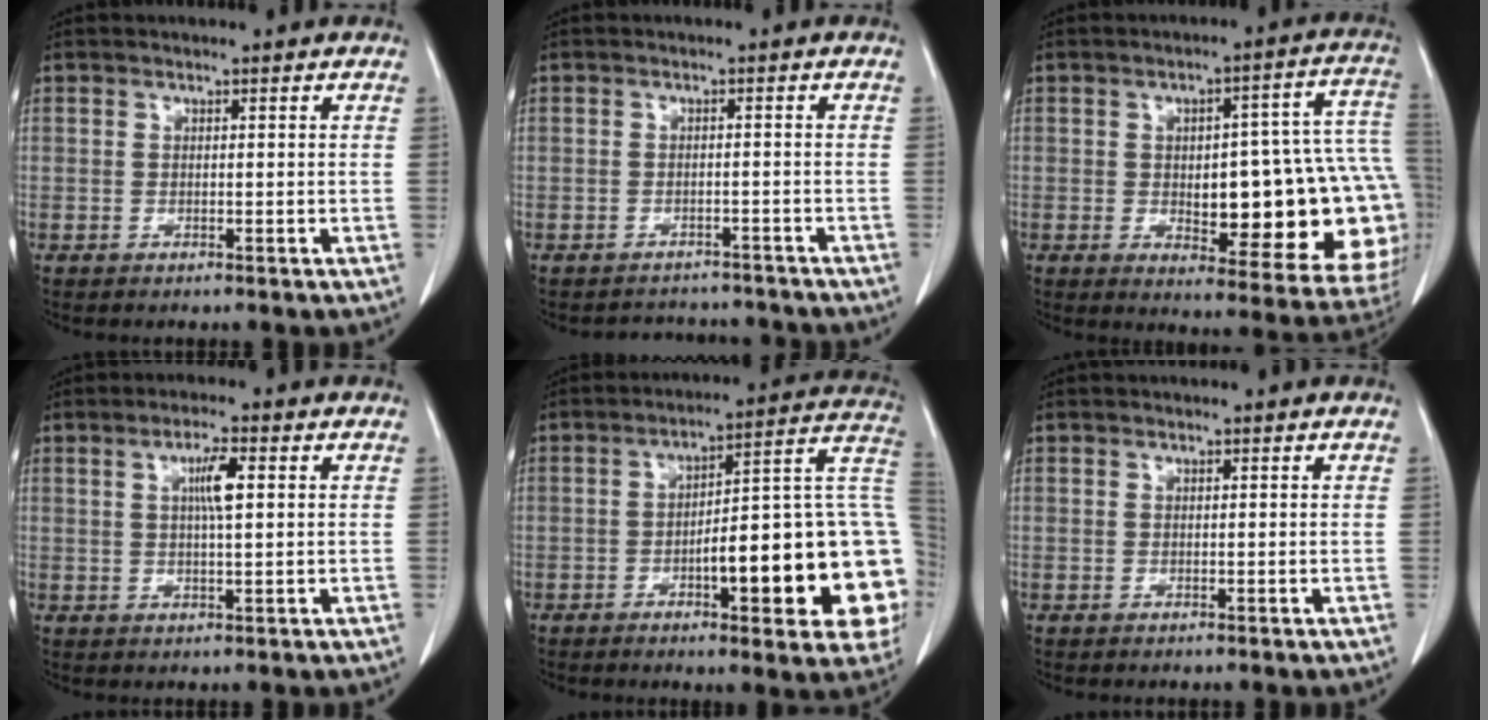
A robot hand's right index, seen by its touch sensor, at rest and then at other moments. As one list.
[{"total": 5.1, "force": [-4.7, 1.7, -0.6], "torque": [0.013, 0.016, -0.055]}, {"total": 22.6, "force": [-2.2, 6.8, 21.5], "torque": [-0.189, 0.034, -0.004]}, {"total": 4.2, "force": [1.1, 0.4, 4.1], "torque": [-0.073, 0.001, 0.018]}, {"total": 22.9, "force": [-4.8, 4.6, 21.9], "torque": [-0.207, 0.031, -0.054]}, {"total": 0.0}]